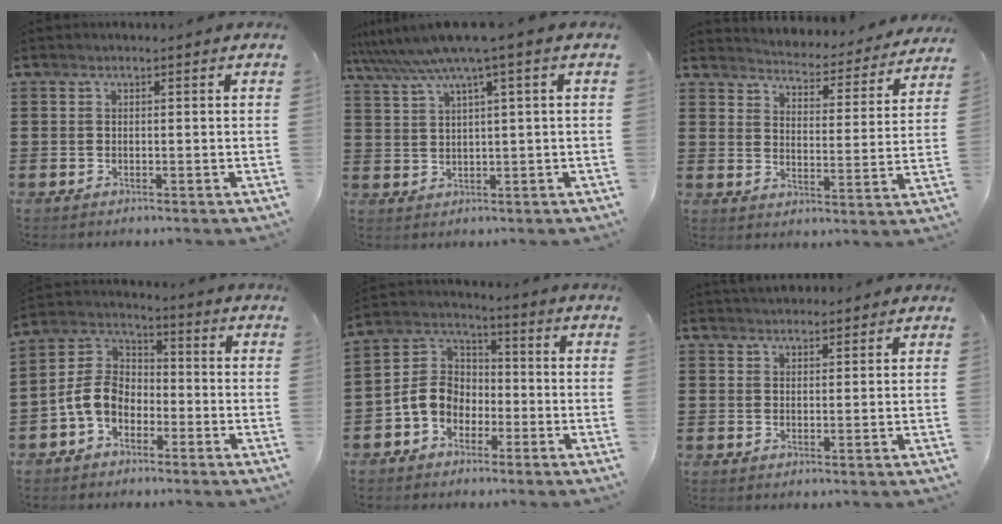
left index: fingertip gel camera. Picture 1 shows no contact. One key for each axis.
{"total": 5.9, "fx": 3.5, "fy": -0.4, "fz": 4.8, "tx": -0.109, "ty": -0.022, "tz": 0.055}
{"total": 3.9, "fx": 3.9, "fy": 0.0, "fz": 0.0, "tx": -0.018, "ty": -0.044, "tz": 0.058}
{"total": 6.7, "fx": -3.0, "fy": 4.7, "fz": 3.7, "tx": -0.109, "ty": 0.004, "tz": -0.069}
{"total": 6.4, "fx": -2.3, "fy": 5.3, "fz": 2.8, "tx": -0.090, "ty": 0.007, "tz": -0.055}
{"total": 2.4, "fx": 2.4, "fy": 0.5, "fz": 0.2, "tx": -0.008, "ty": 0.000, "tz": 0.046}